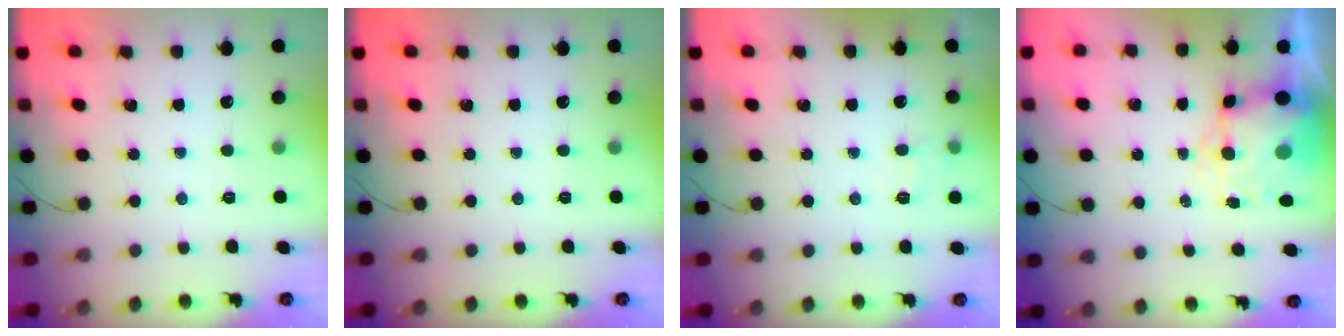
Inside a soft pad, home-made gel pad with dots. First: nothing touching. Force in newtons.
{"total": 0.0}
{"total": 7.1, "press": 6.9, "slide": 1.8}
{"total": 8.4, "press": 8.1, "slide": 1.9}